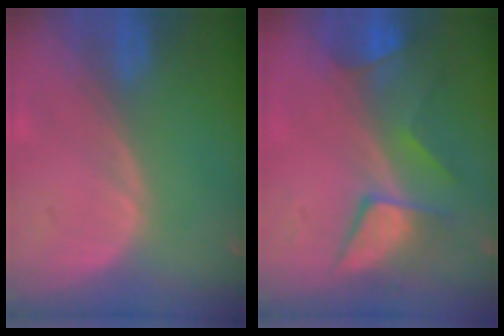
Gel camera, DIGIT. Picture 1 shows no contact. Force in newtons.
{"total": 7.5, "press": 7.2, "slide": 2.0}